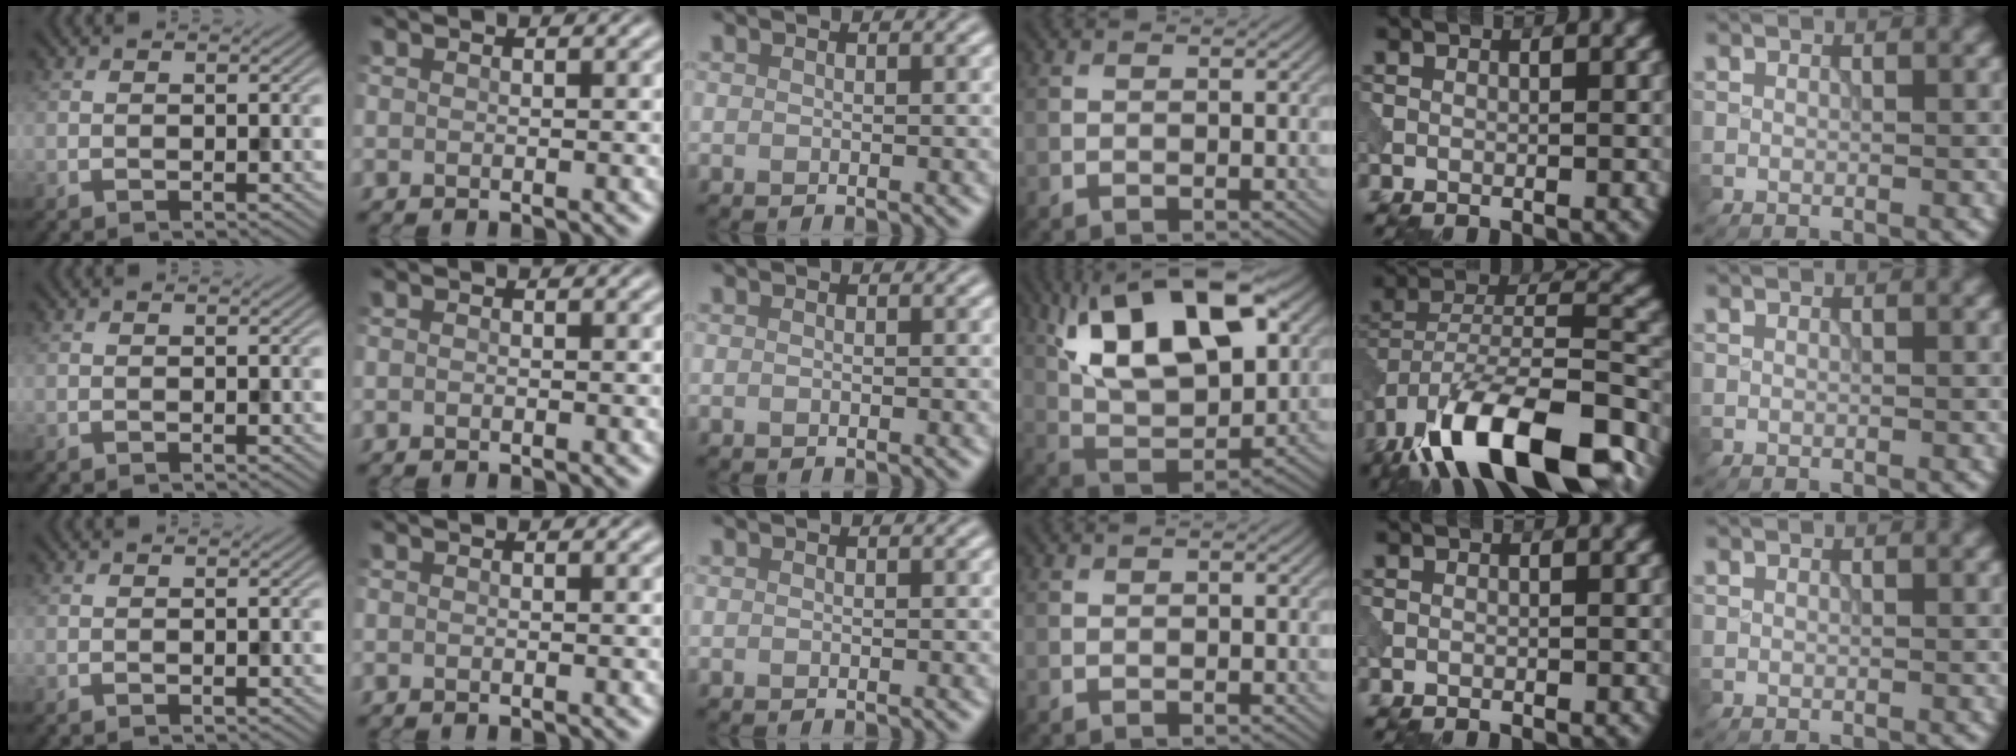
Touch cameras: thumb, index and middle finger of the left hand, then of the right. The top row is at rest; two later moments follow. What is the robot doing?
{"motion": "extract", "object": "peg toy"}